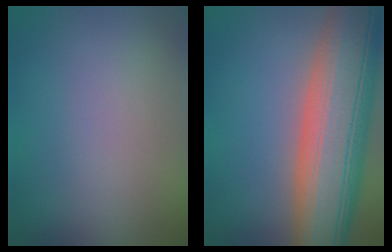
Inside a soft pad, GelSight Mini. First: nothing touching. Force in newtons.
{"total": 14.2, "press": 14.1, "slide": 1.2}